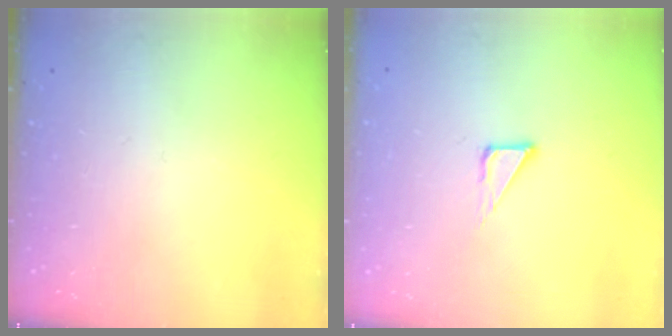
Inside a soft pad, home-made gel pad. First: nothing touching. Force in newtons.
{"total": 3.6, "press": 3.6, "slide": 0.3}